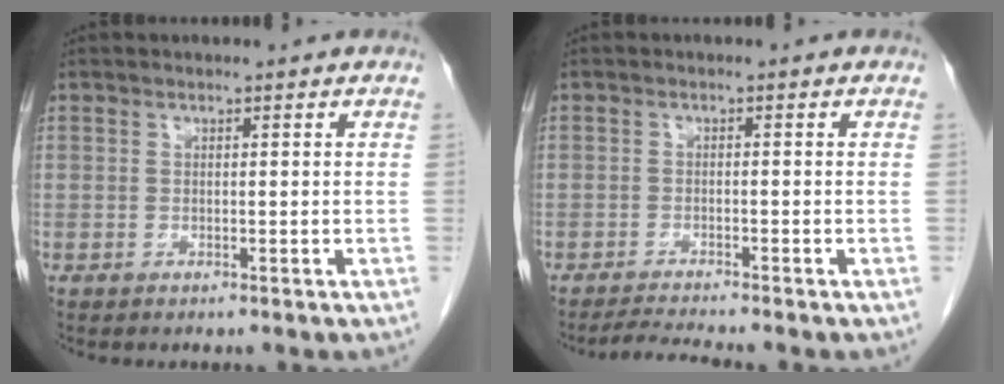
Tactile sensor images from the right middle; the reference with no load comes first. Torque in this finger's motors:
{"motor_torque": [0.42, -0.26, -0.02, -0.01]}